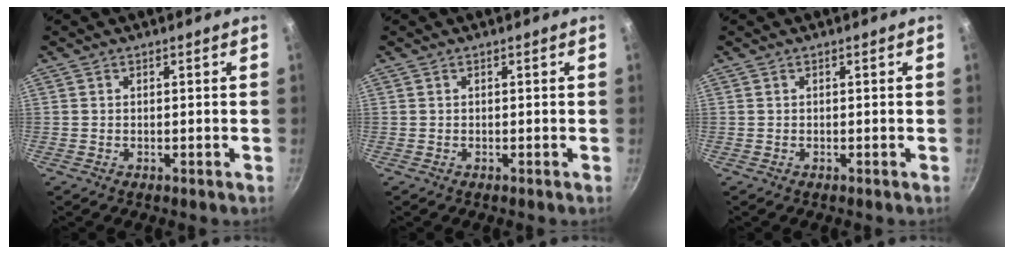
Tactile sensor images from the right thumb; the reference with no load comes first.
{"total": 0.0}
{"total": 0.0}